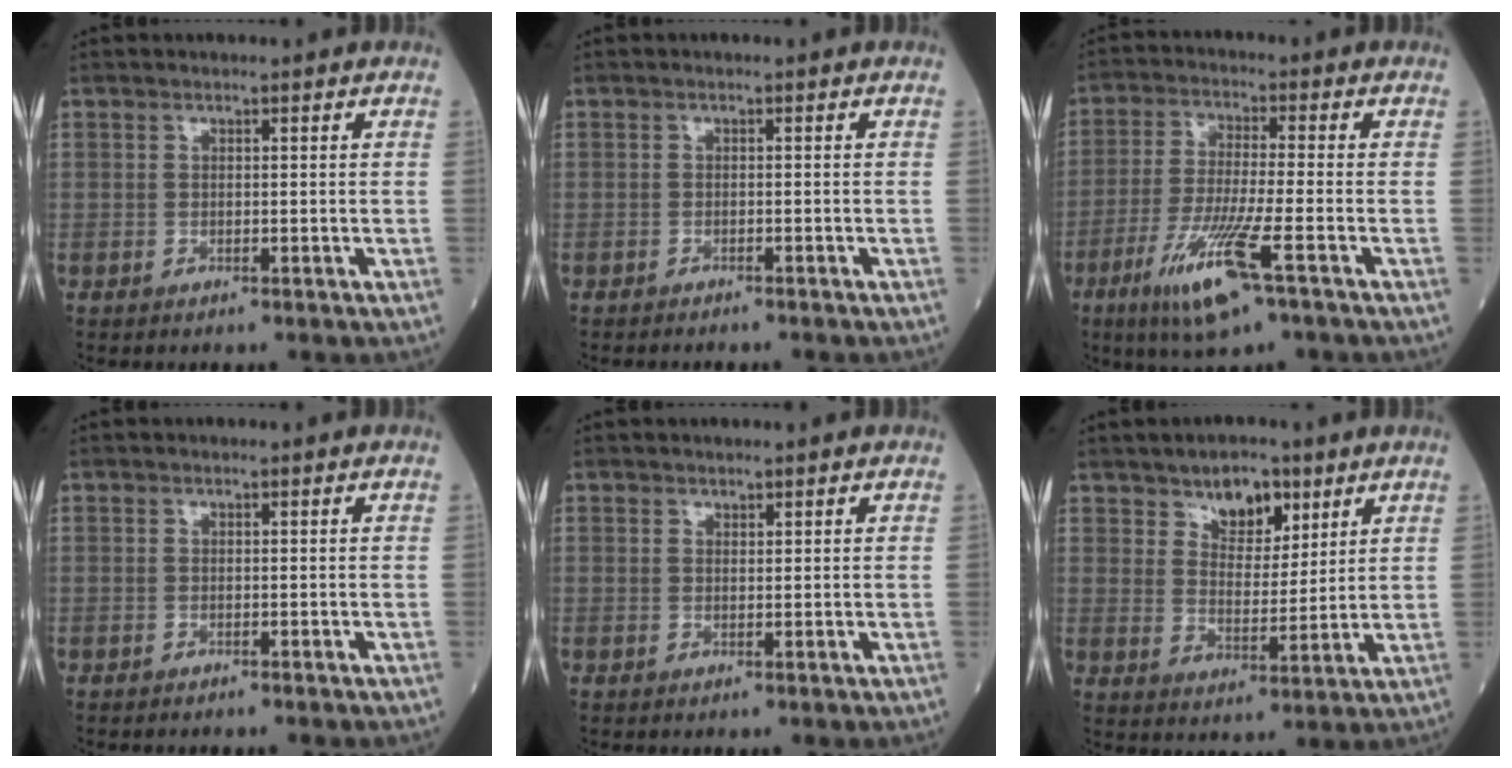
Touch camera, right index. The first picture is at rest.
{"total": 2.7, "force": [-2.5, 0.3, 1.0], "torque": [-0.015, -0.002, -0.031]}
{"total": 11.0, "force": [-5.5, 0.7, 9.5], "torque": [-0.190, -0.027, -0.101]}
{"total": 0.9, "force": [-0.8, 0.1, 0.3], "torque": [0.000, 0.001, -0.013]}
{"total": 0.5, "force": [0.5, 0.2, 0.1], "torque": [-0.003, -0.005, 0.008]}
{"total": 7.2, "force": [4.5, 3.6, 4.2], "torque": [-0.061, 0.000, 0.078]}